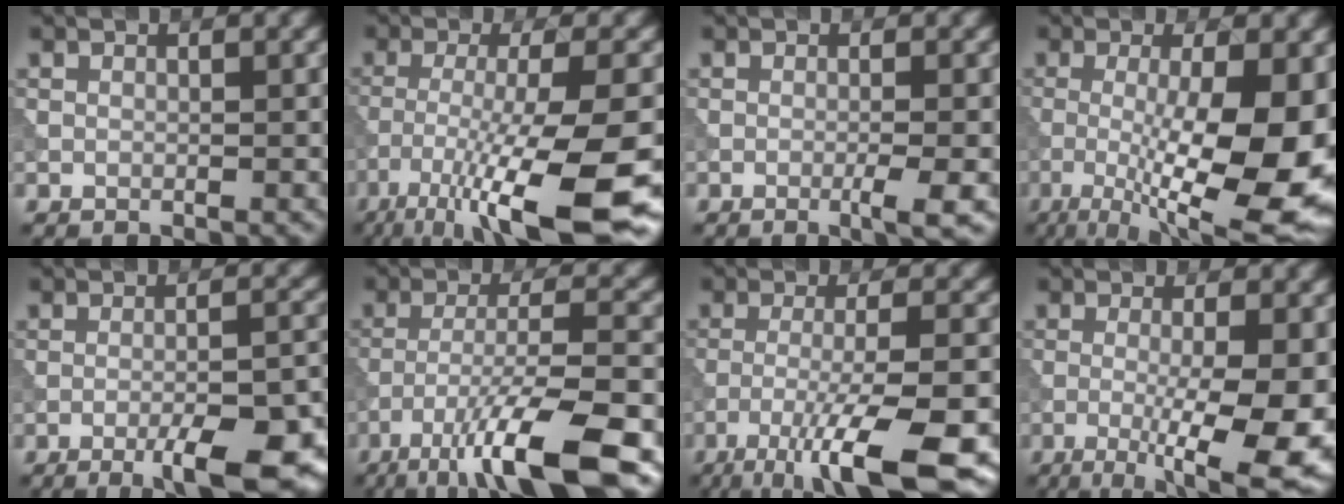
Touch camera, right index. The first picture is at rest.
{"total": 11.3, "force": [-6.3, 1.9, 9.1], "torque": [-0.150, -0.009, -0.110]}
{"total": 2.6, "force": [-0.9, 0.3, 2.4], "torque": [-0.036, -0.001, -0.018]}
{"total": 12.4, "force": [-2.0, 3.2, 11.8], "torque": [-0.180, -0.021, -0.025]}
{"total": 9.0, "force": [-4.7, 2.2, 7.4], "torque": [-0.107, -0.003, -0.061]}
{"total": 10.7, "force": [-6.4, 2.1, 8.3], "torque": [-0.139, 0.002, -0.112]}
{"total": 9.6, "force": [-5.7, 1.7, 7.5], "torque": [-0.119, 0.003, -0.103]}
{"total": 10.0, "force": [-2.2, 2.4, 9.5], "torque": [-0.143, -0.016, -0.028]}